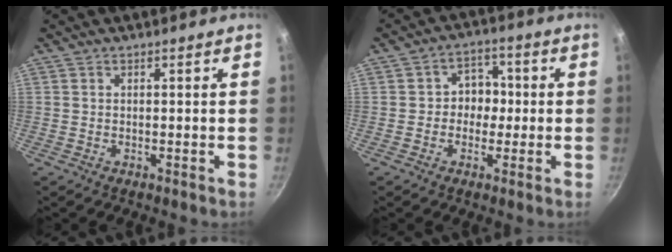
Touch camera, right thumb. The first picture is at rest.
{"total": 6.0, "force": [-0.4, 5.2, 2.9], "torque": [0.010, 0.016, -0.015]}